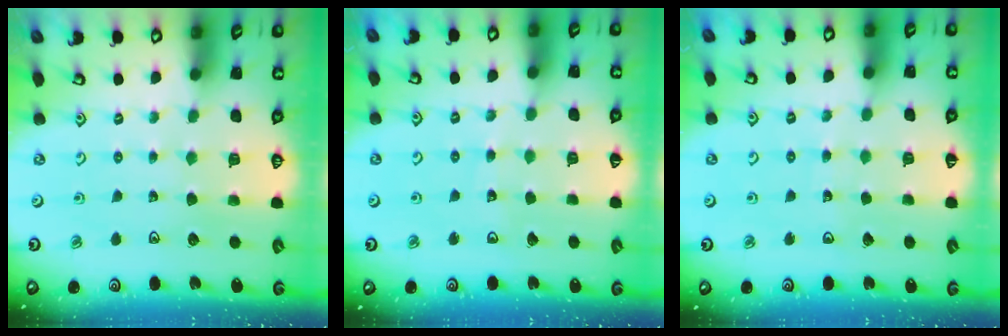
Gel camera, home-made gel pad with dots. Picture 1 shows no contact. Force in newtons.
{"total": 3.4, "press": 3.4, "slide": 0.1}
{"total": 2.9, "press": 2.9, "slide": 0.4}